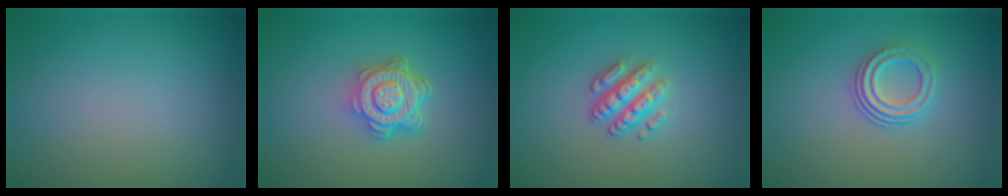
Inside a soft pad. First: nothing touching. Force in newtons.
{"total": 4.9, "press": 3.8, "slide": 3.2}
{"total": 3.0, "press": 2.6, "slide": 1.5}
{"total": 3.0, "press": 2.2, "slide": 2.0}